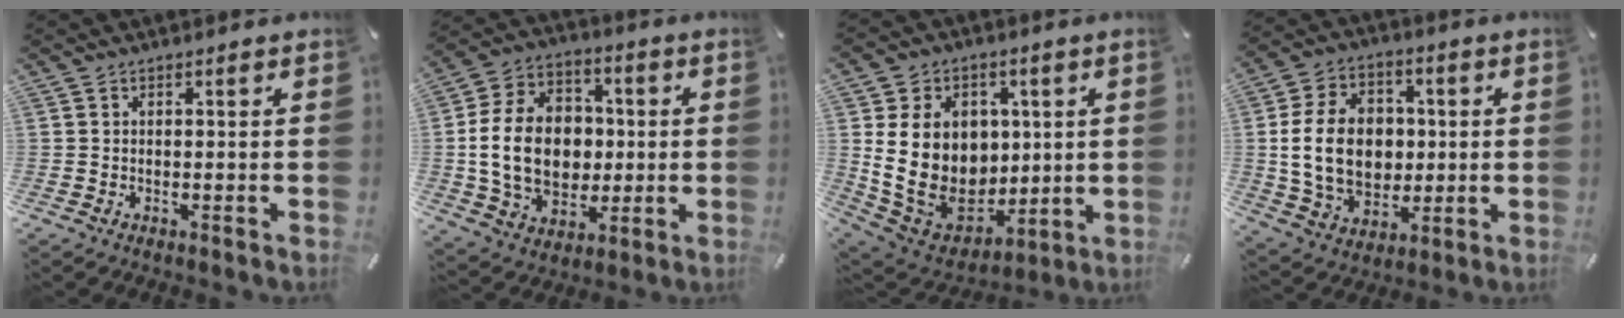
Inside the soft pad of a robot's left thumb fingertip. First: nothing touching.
{"total": 18.2, "force": [-0.9, 14.4, 11.1], "torque": [-0.234, 0.010, -0.010]}
{"total": 18.1, "force": [2.7, 15.0, 9.9], "torque": [-0.188, -0.032, 0.060]}
{"total": 16.9, "force": [0.1, 13.1, 10.7], "torque": [-0.224, 0.012, 0.005]}